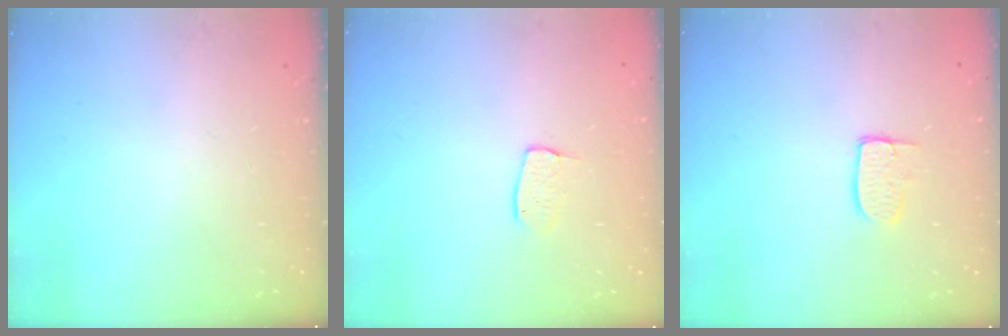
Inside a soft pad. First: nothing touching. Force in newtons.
{"total": 5.9, "press": 5.9, "slide": 0.3}
{"total": 6.7, "press": 6.7, "slide": 0.4}